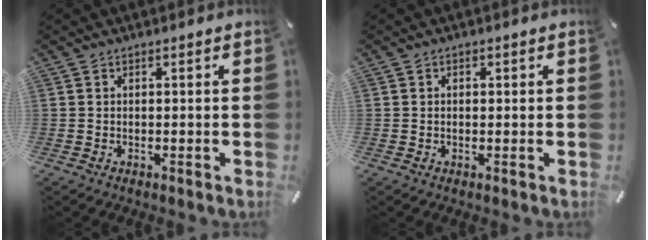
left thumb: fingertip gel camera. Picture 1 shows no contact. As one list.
[{"total": 0.8, "force": [0.0, 0.6, 0.5], "torque": [-0.011, 0.004, -0.001]}]